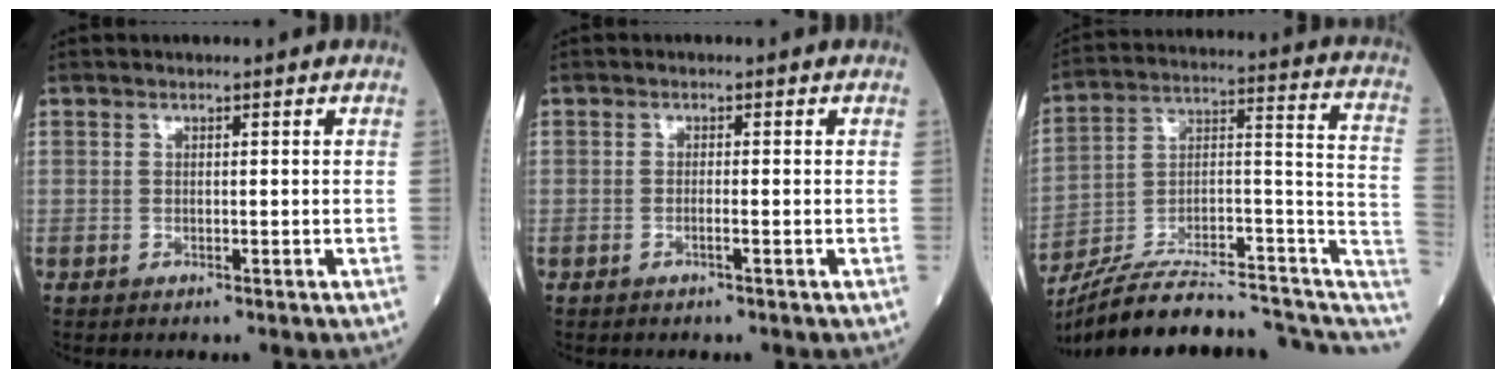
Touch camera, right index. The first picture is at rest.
{"total": 0.9, "force": [-0.4, -0.2, 0.7], "torque": [-0.014, 0.001, -0.009]}
{"total": 24.4, "force": [-20.0, 5.9, 12.6], "torque": [-0.167, 0.047, -0.306]}